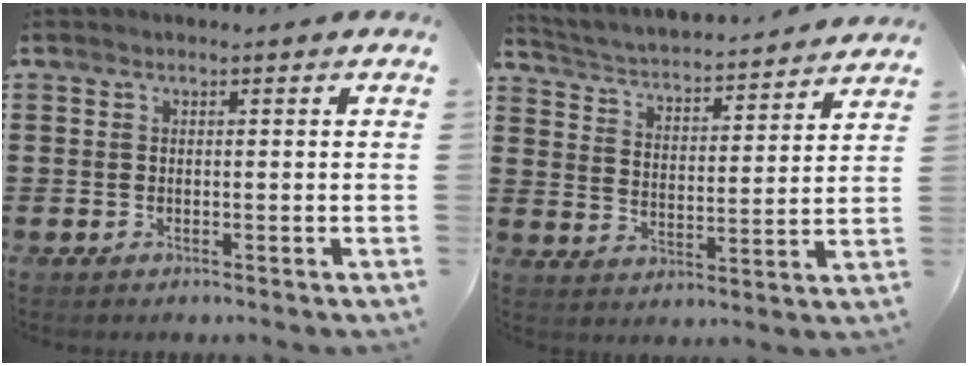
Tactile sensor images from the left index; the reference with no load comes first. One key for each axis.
{"total": 3.2, "fx": 3.1, "fy": -0.3, "fz": 0.4, "tx": -0.028, "ty": -0.033, "tz": 0.044}